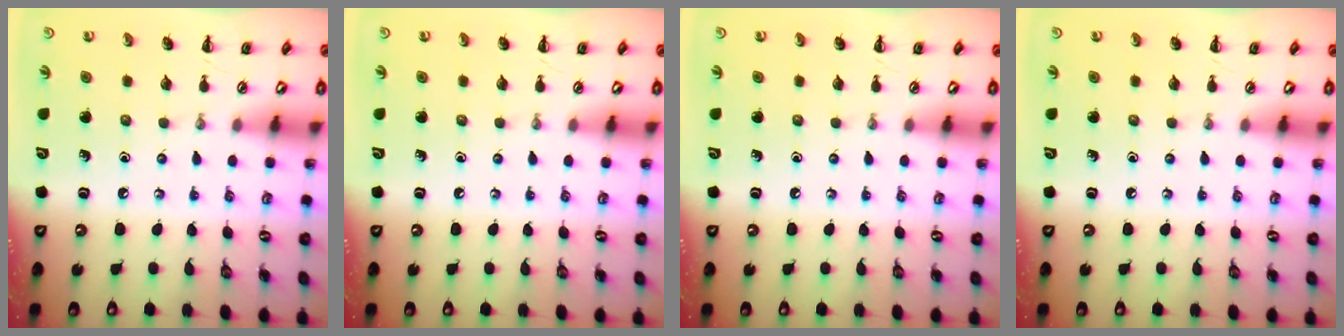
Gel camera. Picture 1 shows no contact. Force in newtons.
{"total": 0.0}
{"total": 0.0}
{"total": 0.0}